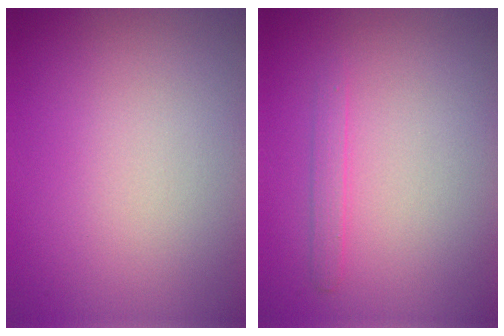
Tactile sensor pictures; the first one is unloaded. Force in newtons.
{"total": 1.1, "press": 1.1, "slide": 0.0}